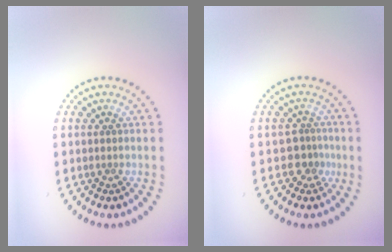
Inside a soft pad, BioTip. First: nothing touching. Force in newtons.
{"total": 2.3, "press": 1.7, "slide": 1.5}